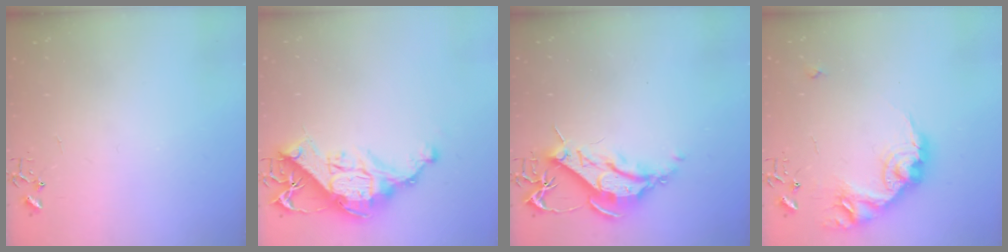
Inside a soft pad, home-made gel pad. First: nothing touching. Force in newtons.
{"total": 14.8, "press": 14.7, "slide": 1.5}
{"total": 11.3, "press": 11.2, "slide": 1.4}
{"total": 17.4, "press": 17.4, "slide": 0.4}